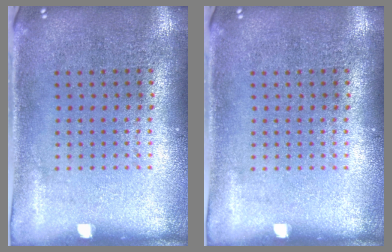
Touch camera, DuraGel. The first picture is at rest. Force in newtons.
{"total": 0.0}